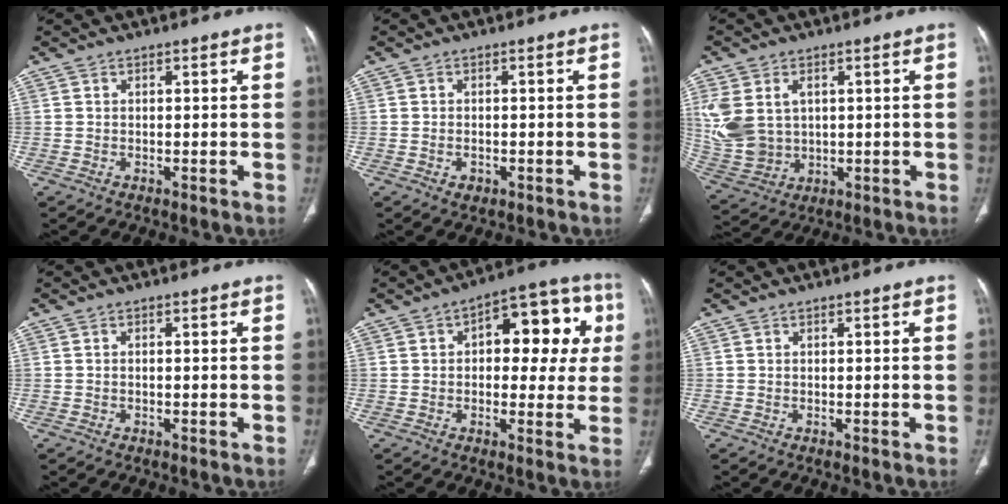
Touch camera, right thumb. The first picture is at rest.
{"total": 1.8, "force": [-0.6, 1.3, 1.1], "torque": [-0.013, 0.003, -0.005]}
{"total": 12.4, "force": [2.5, 9.0, 8.1], "torque": [-0.176, -0.001, 0.070]}
{"total": 0.0}
{"total": 16.3, "force": [3.3, 8.7, 13.4], "torque": [-0.123, 0.026, 0.036]}
{"total": 0.0}